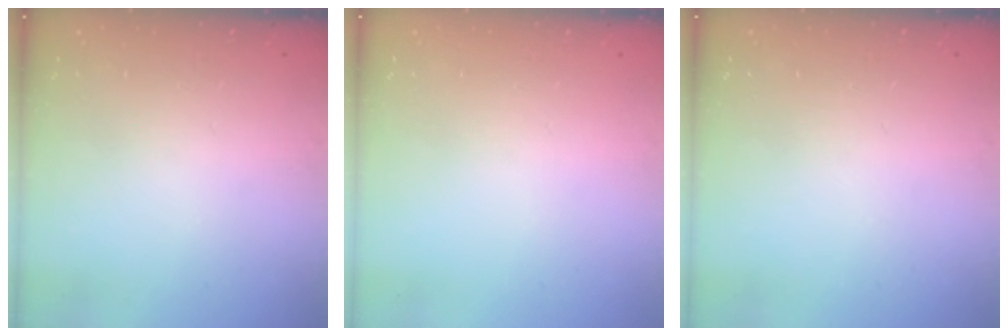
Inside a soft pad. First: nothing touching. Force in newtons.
{"total": 0.0}
{"total": 0.0}